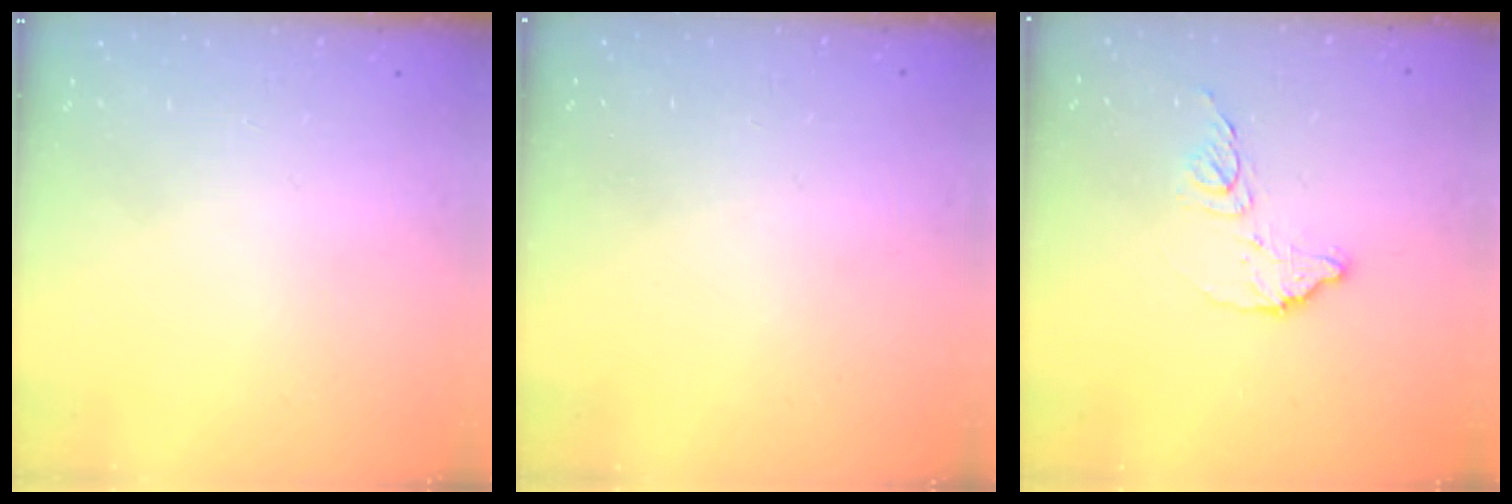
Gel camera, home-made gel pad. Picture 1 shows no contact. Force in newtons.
{"total": 4.2, "press": 4.2, "slide": 0.2}
{"total": 8.8, "press": 8.8, "slide": 0.3}